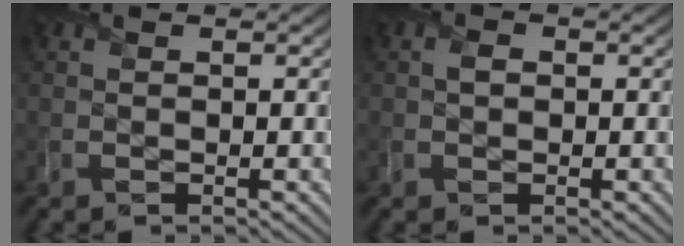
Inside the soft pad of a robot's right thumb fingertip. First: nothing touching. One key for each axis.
{"total": 1.1, "fx": -0.1, "fy": 0.9, "fz": 0.6, "tx": -0.015, "ty": -0.002, "tz": -0.004}